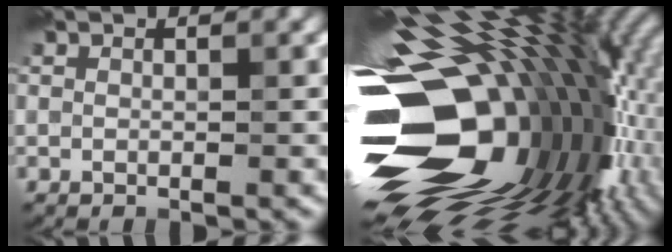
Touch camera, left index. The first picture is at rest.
{"total": 19.8, "force": [-1.4, 12.7, 15.1], "torque": [-0.282, -0.026, -0.024]}